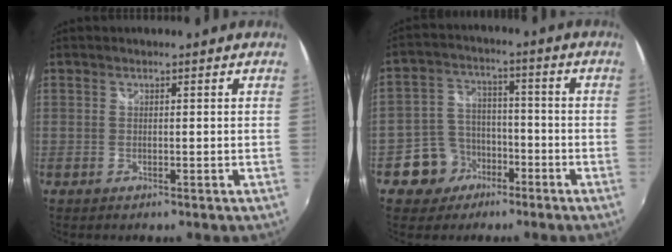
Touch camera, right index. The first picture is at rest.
{"total": 8.4, "force": [-4.7, 6.8, 1.6], "torque": [-0.056, 0.028, -0.069]}